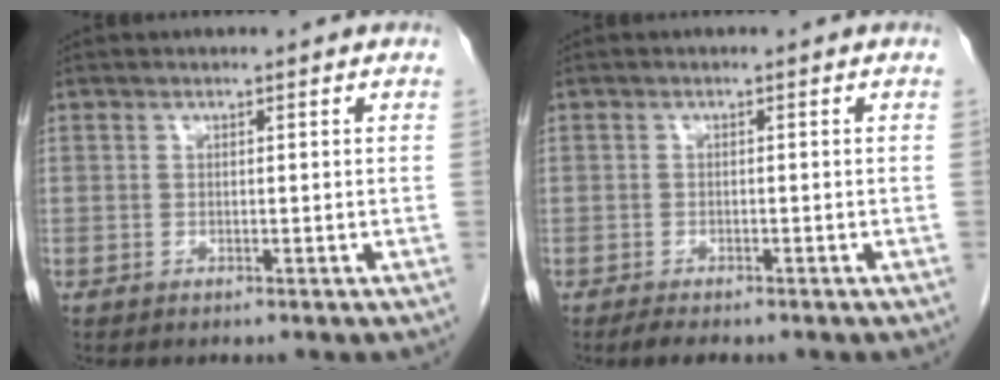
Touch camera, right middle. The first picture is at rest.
{"total": 2.1, "force": [-1.7, 0.7, 1.1], "torque": [-0.024, -0.005, -0.025]}